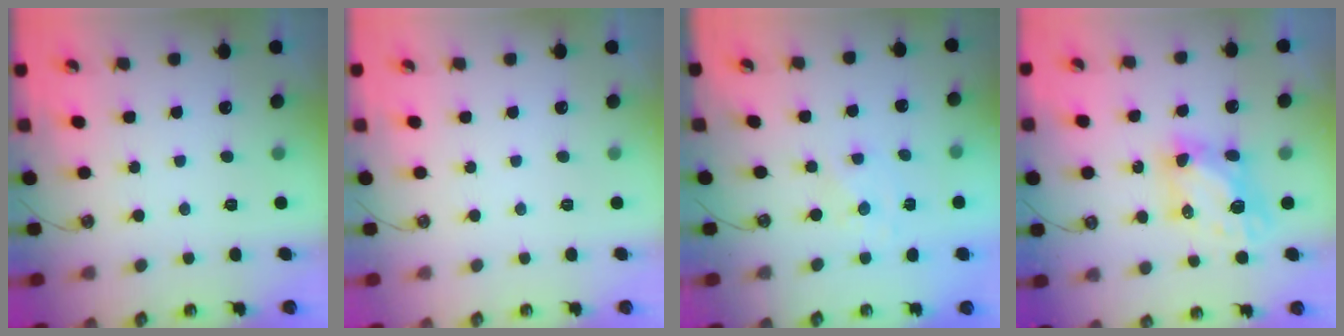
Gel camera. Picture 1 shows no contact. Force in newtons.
{"total": 0.0}
{"total": 0.6, "press": 0.6, "slide": 0.2}
{"total": 6.6, "press": 6.6, "slide": 0.4}